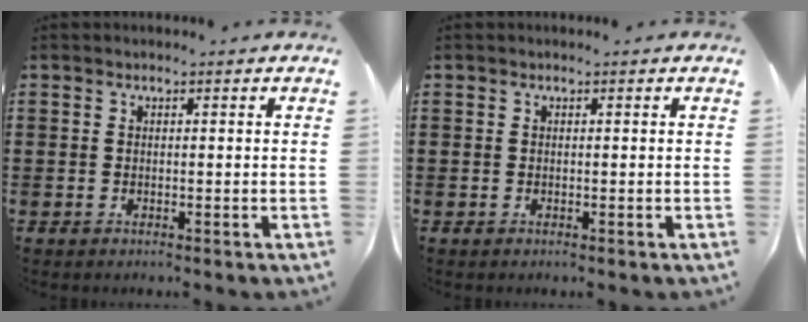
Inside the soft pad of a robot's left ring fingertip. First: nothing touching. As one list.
[{"total": 0.0}]